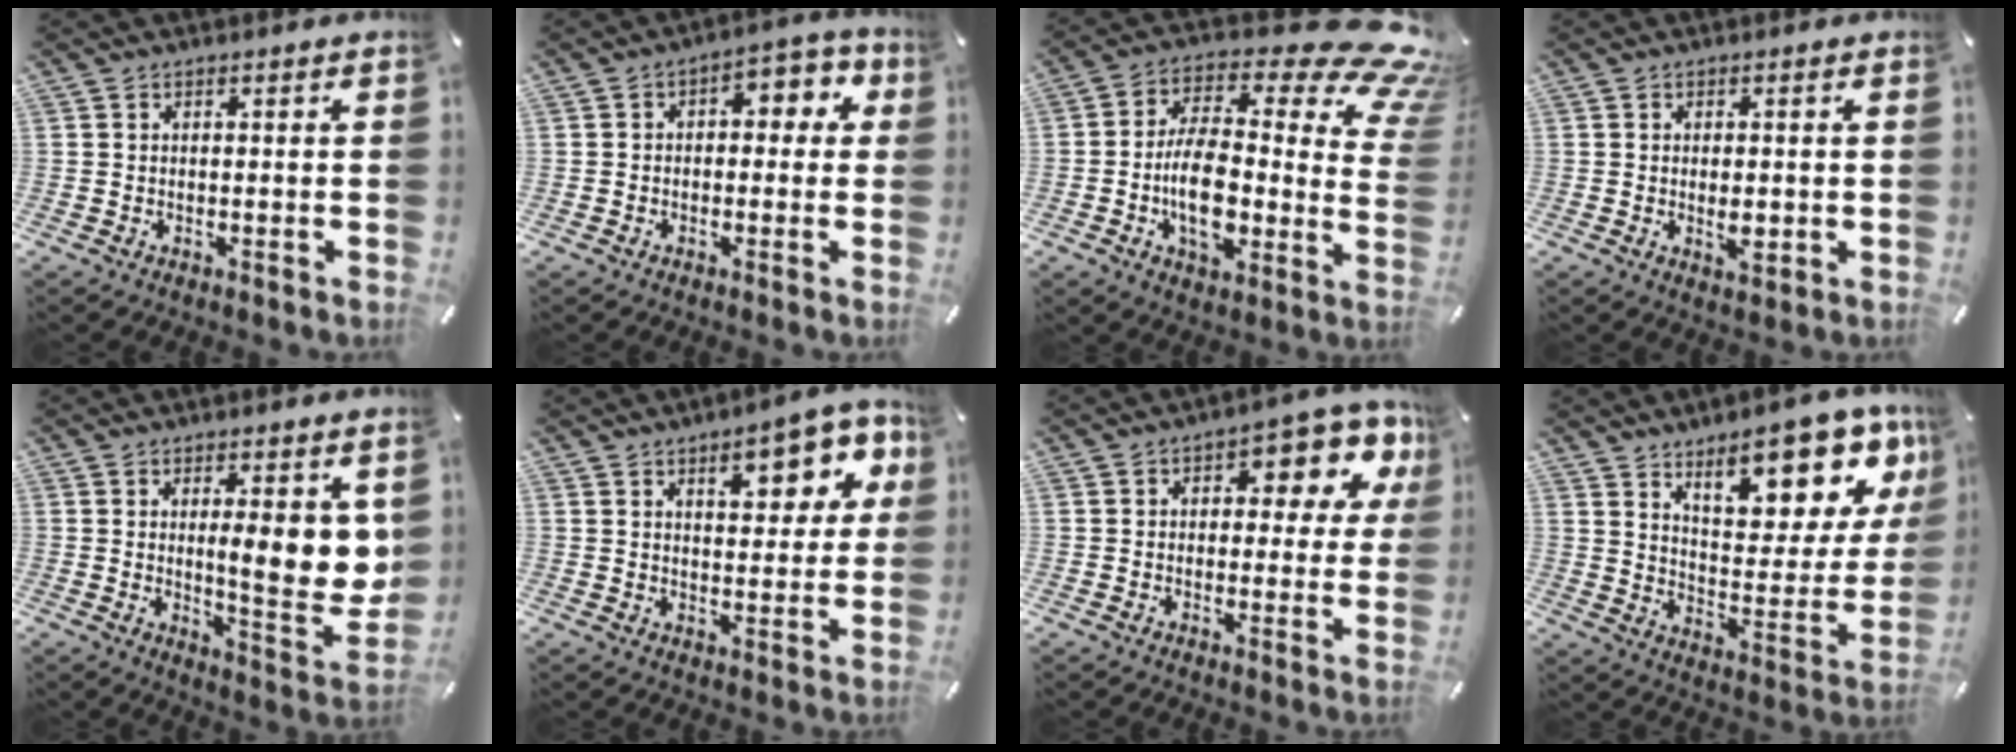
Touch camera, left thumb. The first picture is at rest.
{"total": 6.4, "force": [0.5, 4.1, 4.9], "torque": [-0.056, 0.002, -0.003]}
{"total": 20.7, "force": [3.2, 11.5, 16.9], "torque": [-0.275, -0.046, 0.053]}
{"total": 3.4, "force": [-0.3, 1.8, 2.9], "torque": [-0.035, -0.003, -0.006]}
{"total": 12.9, "force": [2.0, 3.6, 12.2], "torque": [-0.158, -0.020, 0.031]}
{"total": 12.6, "force": [5.8, 5.9, 9.5], "torque": [-0.112, -0.024, 0.089]}
{"total": 11.0, "force": [4.4, 5.7, 8.4], "torque": [-0.093, -0.031, 0.070]}
{"total": 17.3, "force": [12.3, 6.9, 10.0], "torque": [-0.120, -0.095, 0.203]}